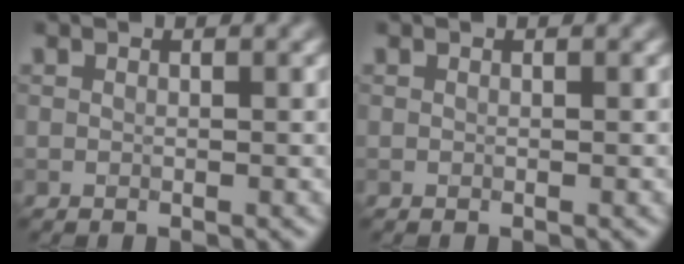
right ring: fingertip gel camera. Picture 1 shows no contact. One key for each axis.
{"total": 0.0}